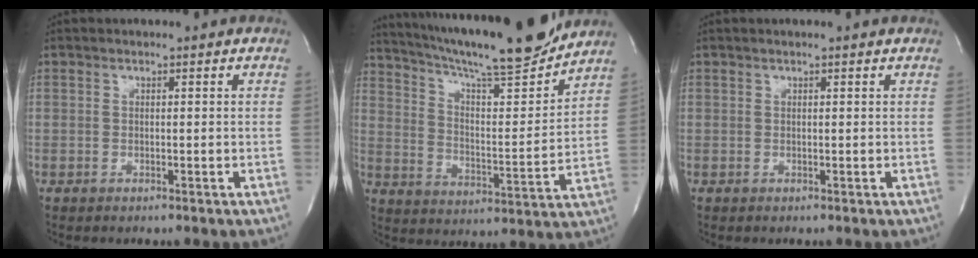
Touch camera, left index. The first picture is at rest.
{"total": 20.3, "force": [17.9, 1.1, 9.6], "torque": [-0.165, -0.020, 0.268]}
{"total": 1.6, "force": [1.4, 0.0, 0.8], "torque": [-0.013, 0.009, 0.014]}